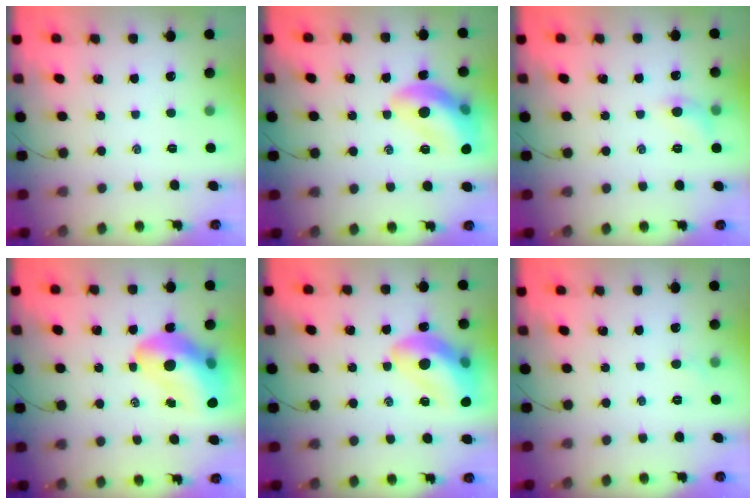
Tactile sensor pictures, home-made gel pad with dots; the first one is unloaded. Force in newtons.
{"total": 15.8, "press": 15.6, "slide": 2.2}
{"total": 6.9, "press": 6.7, "slide": 1.6}
{"total": 16.6, "press": 15.9, "slide": 4.6}
{"total": 16.7, "press": 16.4, "slide": 2.9}
{"total": 2.7, "press": 2.6, "slide": 0.9}